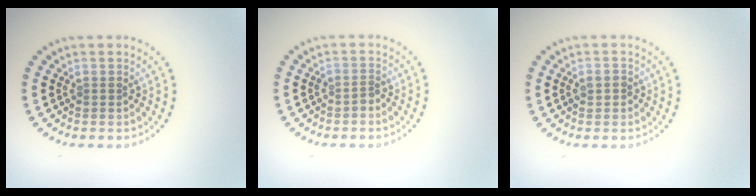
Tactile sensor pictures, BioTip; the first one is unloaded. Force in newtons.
{"total": 1.1, "press": 0.8, "slide": 0.7}
{"total": 1.4, "press": 1.4, "slide": 0.3}